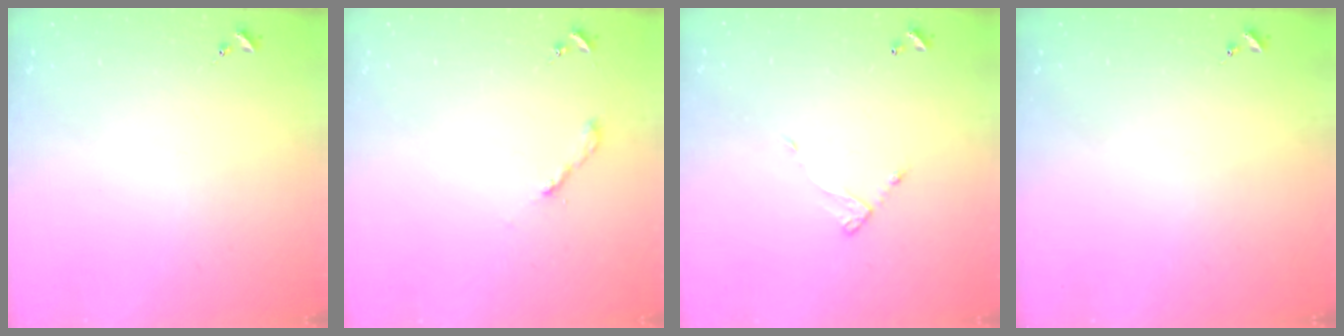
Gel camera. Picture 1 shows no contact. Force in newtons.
{"total": 2.0, "press": 2.0, "slide": 0.2}
{"total": 4.9, "press": 4.9, "slide": 0.4}
{"total": 0.0}